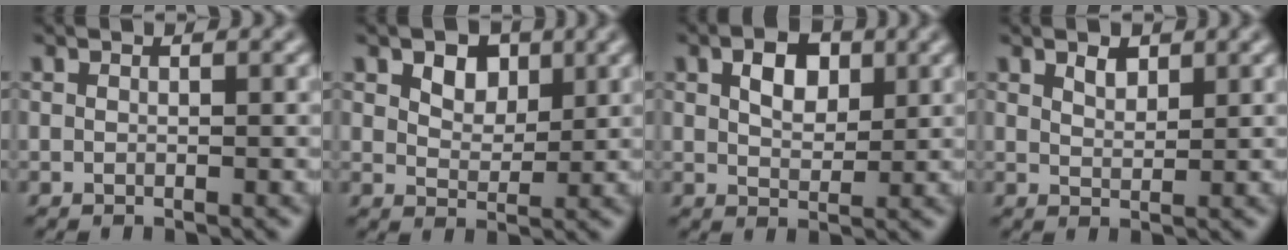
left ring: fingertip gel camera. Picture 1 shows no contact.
{"total": 3.3, "force": [1.7, 2.1, 1.8], "torque": [-0.033, -0.001, 0.019]}
{"total": 3.3, "force": [1.3, 2.0, 2.3], "torque": [-0.043, 0.005, 0.022]}
{"total": 1.5, "force": [1.1, 0.7, 0.7], "torque": [-0.014, 0.000, 0.022]}